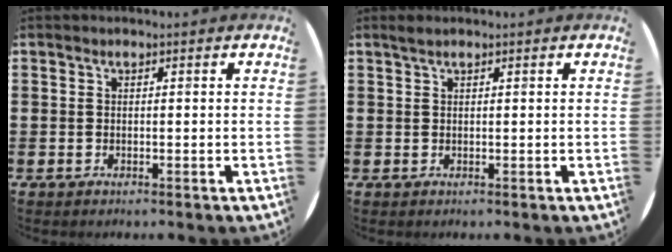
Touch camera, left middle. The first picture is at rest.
{"total": 0.7, "force": [0.6, 0.0, 0.4], "torque": [-0.008, 0.001, 0.012]}